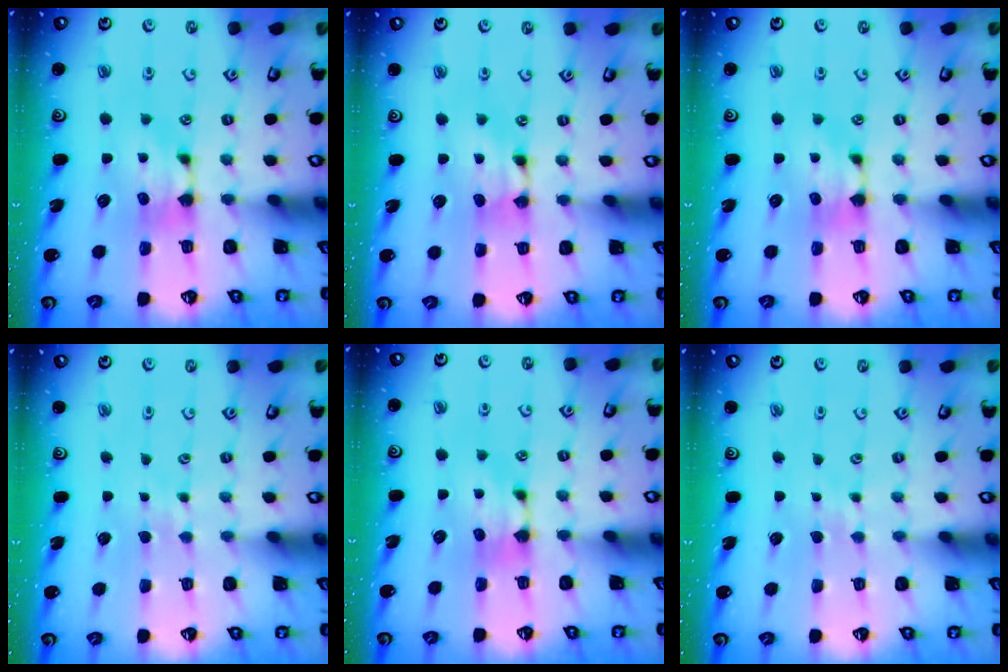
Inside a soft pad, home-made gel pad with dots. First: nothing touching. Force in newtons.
{"total": 1.6, "press": 1.6, "slide": 0.2}
{"total": 0.0}
{"total": 3.3, "press": 3.3, "slide": 0.4}
{"total": 0.0}
{"total": 3.3, "press": 3.3, "slide": 0.4}